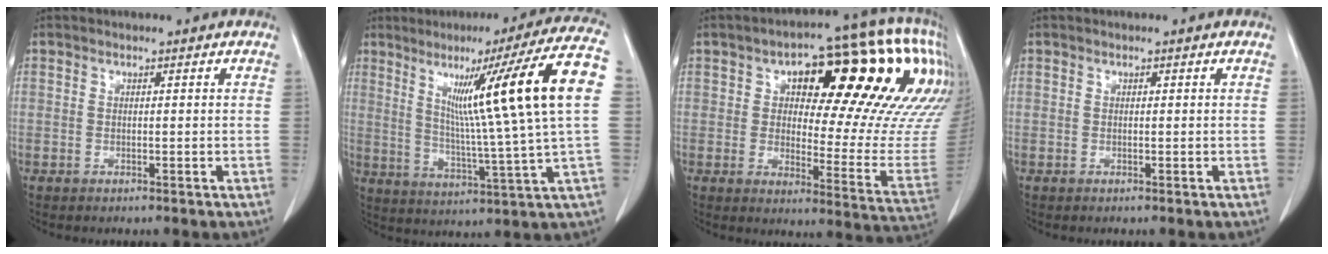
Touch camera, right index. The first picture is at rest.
{"total": 20.2, "force": [4.9, -1.8, 19.5], "torque": [-0.275, 0.008, 0.065]}
{"total": 28.8, "force": [10.9, 8.9, 25.1], "torque": [-0.259, 0.059, 0.162]}
{"total": 0.0}